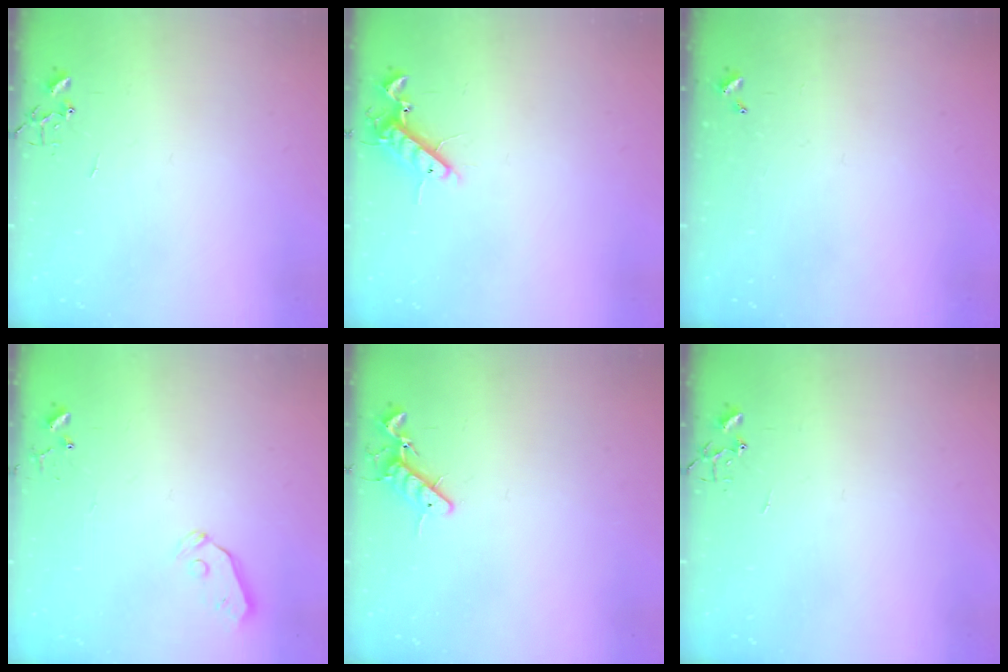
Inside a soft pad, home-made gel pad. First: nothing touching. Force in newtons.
{"total": 10.0, "press": 9.8, "slide": 1.5}
{"total": 0.0}
{"total": 4.9, "press": 4.8, "slide": 0.8}
{"total": 8.6, "press": 8.5, "slide": 1.3}
{"total": 0.0}